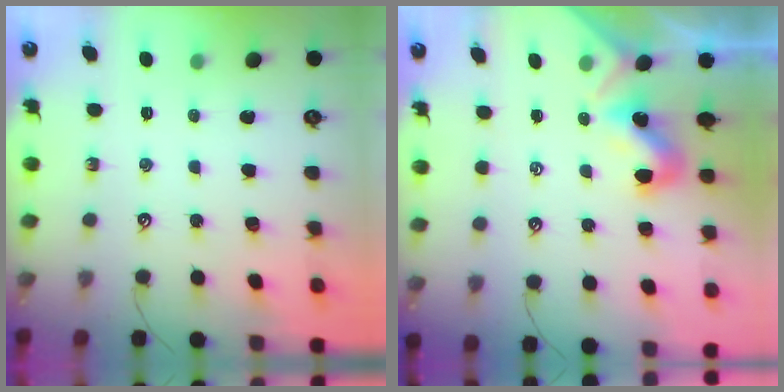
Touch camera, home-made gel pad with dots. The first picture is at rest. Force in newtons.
{"total": 2.0, "press": 2.0, "slide": 0.4}